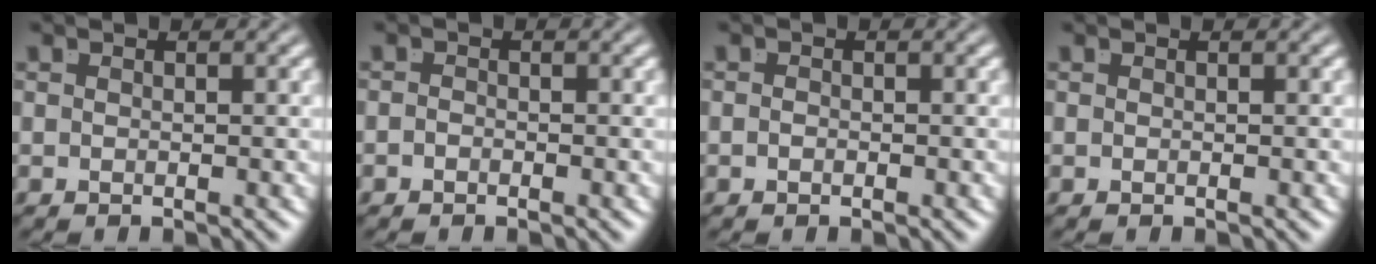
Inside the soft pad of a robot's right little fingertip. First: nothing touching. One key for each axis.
{"total": 1.0, "fx": -0.8, "fy": -0.5, "fz": -0.2, "tx": 0.003, "ty": -0.013, "tz": -0.010}
{"total": 0.8, "fx": -0.6, "fy": -0.5, "fz": 0.1, "tx": -0.005, "ty": -0.011, "tz": -0.005}
{"total": 0.0}